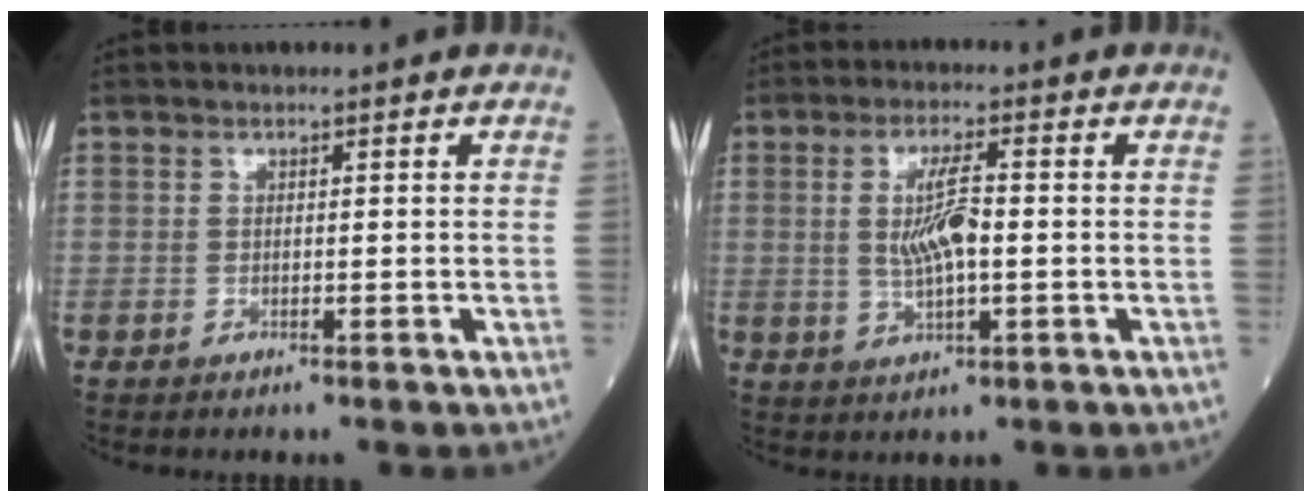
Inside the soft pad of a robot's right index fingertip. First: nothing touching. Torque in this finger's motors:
{"motor_torque": [0.25, -0.03, 0.12, 0.04]}